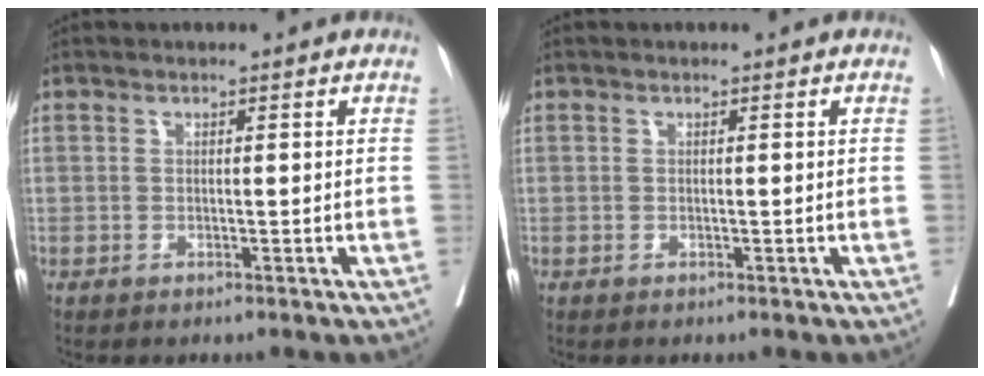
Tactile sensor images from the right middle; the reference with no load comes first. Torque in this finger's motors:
{"motor_torque": [0.00, 0.00, -0.01, -0.01]}